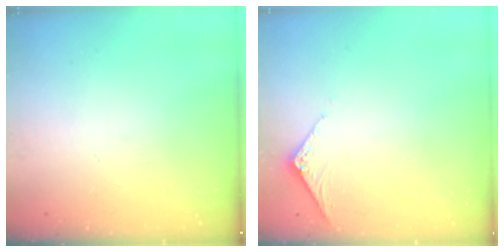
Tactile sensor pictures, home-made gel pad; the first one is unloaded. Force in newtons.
{"total": 3.9, "press": 3.9, "slide": 0.3}